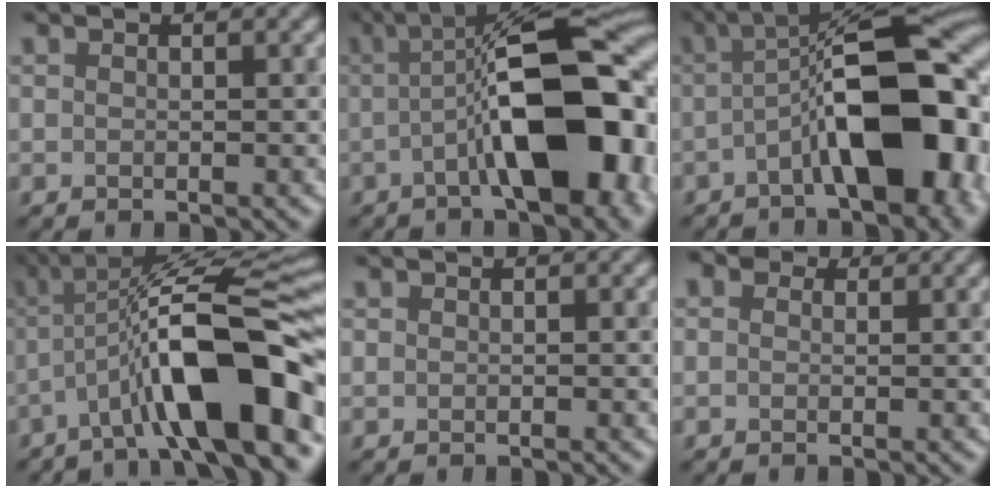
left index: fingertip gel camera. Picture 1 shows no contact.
{"total": 13.8, "force": [-2.1, 4.5, 12.9], "torque": [-0.168, 0.019, -0.040]}
{"total": 12.9, "force": [-2.7, 4.6, 11.8], "torque": [-0.163, 0.015, -0.050]}
{"total": 12.4, "force": [-4.3, 2.9, 11.3], "torque": [-0.178, 0.017, -0.073]}
{"total": 0.6, "force": [0.0, 0.5, 0.4], "torque": [-0.003, -0.004, -0.001]}
{"total": 3.1, "force": [1.4, 2.2, 1.7], "torque": [-0.014, 0.015, -0.024]}